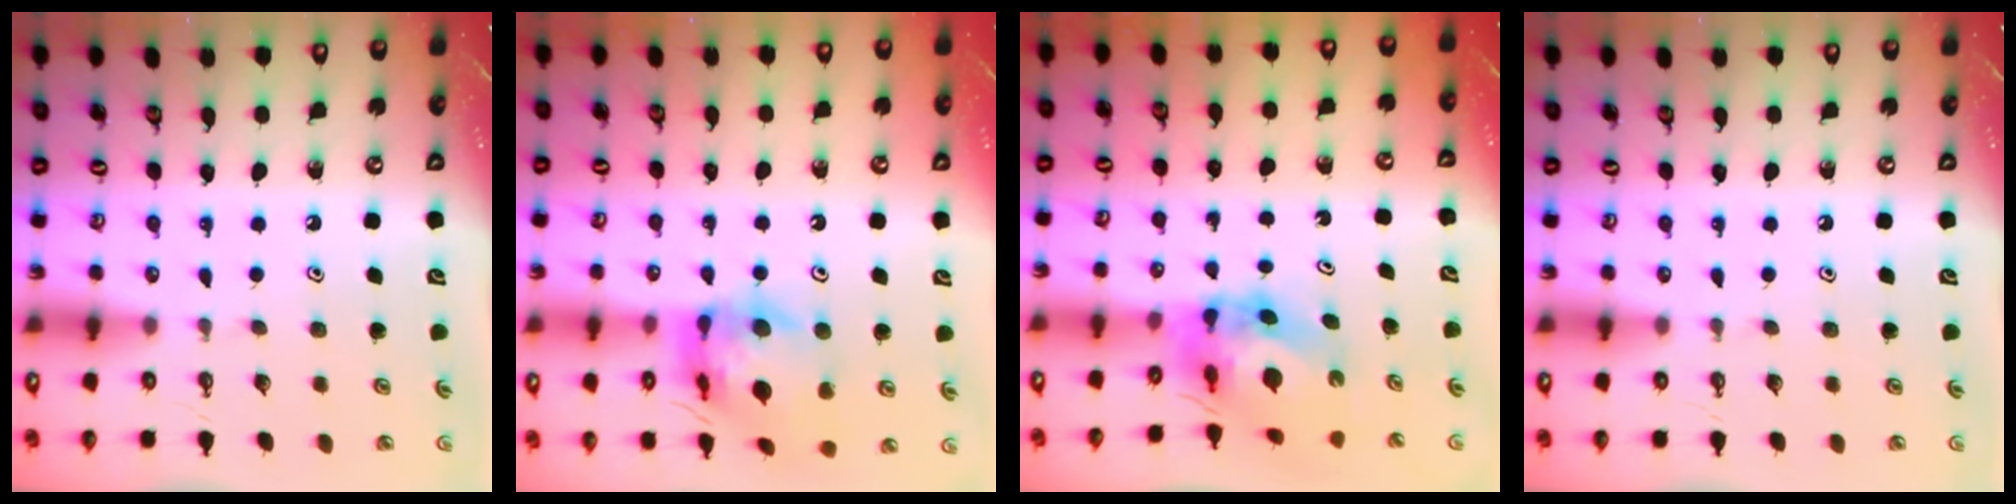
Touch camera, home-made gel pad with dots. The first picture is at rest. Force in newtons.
{"total": 13.5, "press": 13.4, "slide": 1.6}
{"total": 7.3, "press": 7.2, "slide": 0.9}
{"total": 0.0}